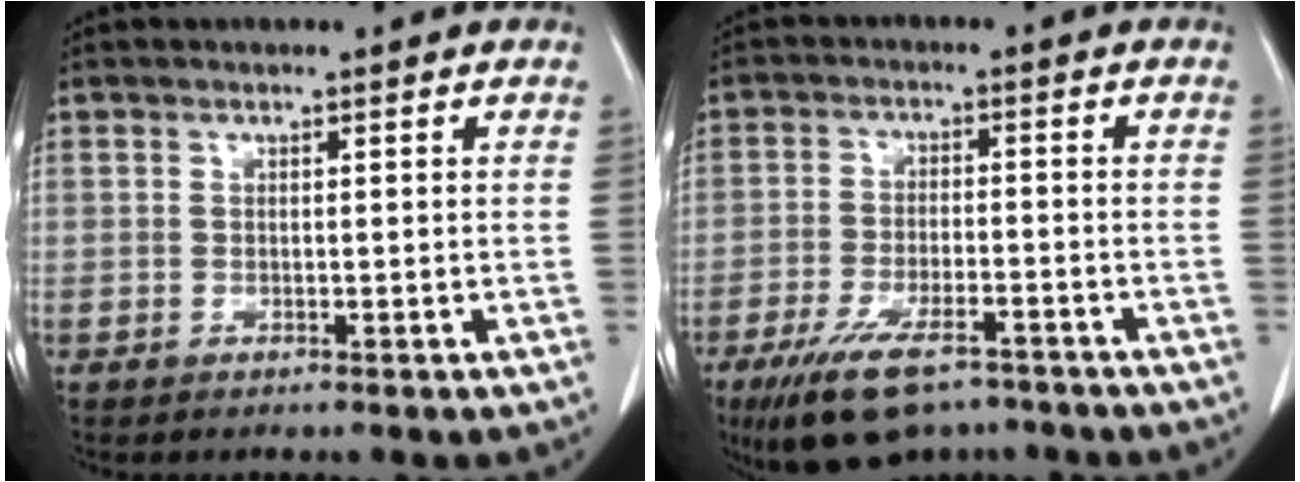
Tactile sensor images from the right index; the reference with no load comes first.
{"total": 11.9, "force": [-8.5, 4.1, 7.3], "torque": [-0.134, -0.010, -0.137]}